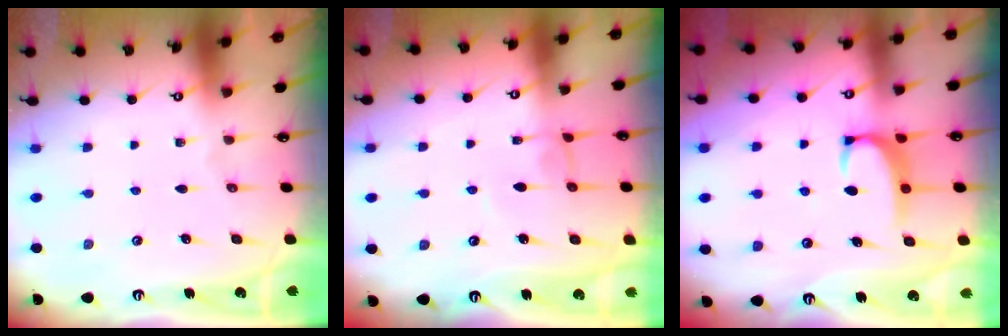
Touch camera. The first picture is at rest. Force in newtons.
{"total": 1.9, "press": 1.9, "slide": 0.2}
{"total": 2.2, "press": 2.1, "slide": 0.6}